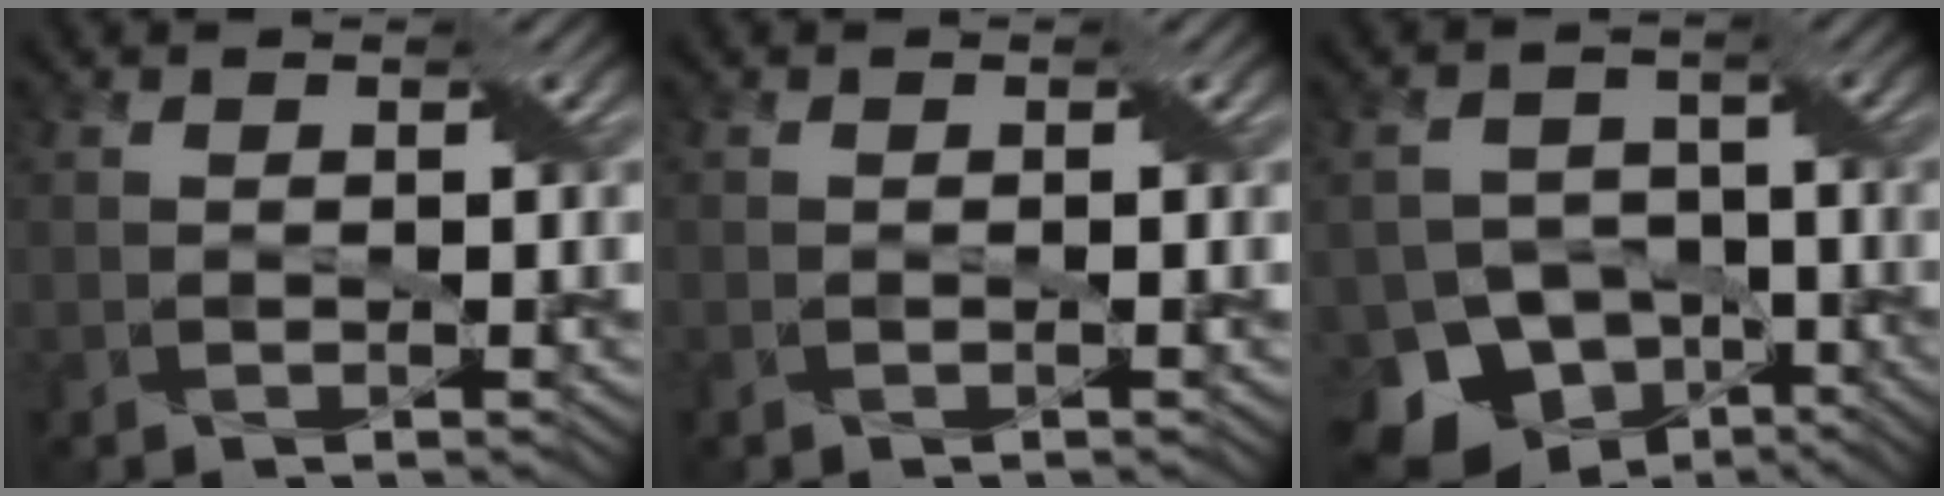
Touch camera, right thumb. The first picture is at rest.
{"total": 0.0}
{"total": 12.4, "force": [-7.7, 9.1, 3.4], "torque": [-0.085, -0.024, -0.126]}